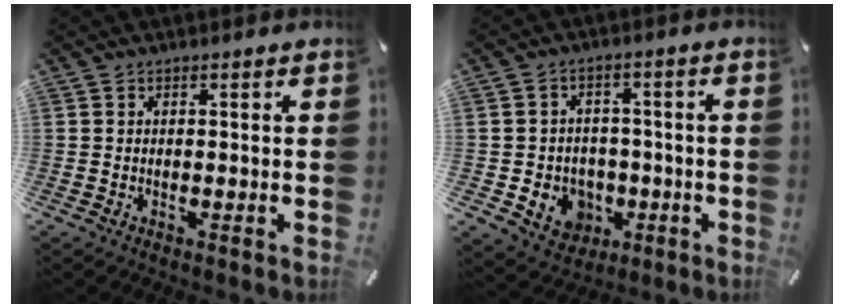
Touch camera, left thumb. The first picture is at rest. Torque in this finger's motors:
{"motor_torque": [0.50, 0.51, 0.09, 0.08, 0.04]}